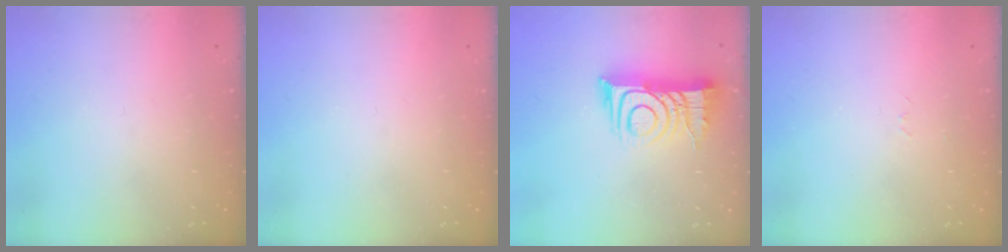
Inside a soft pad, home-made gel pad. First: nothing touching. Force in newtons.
{"total": 0.0}
{"total": 12.7, "press": 12.7, "slide": 0.9}
{"total": 2.6, "press": 2.6, "slide": 0.4}